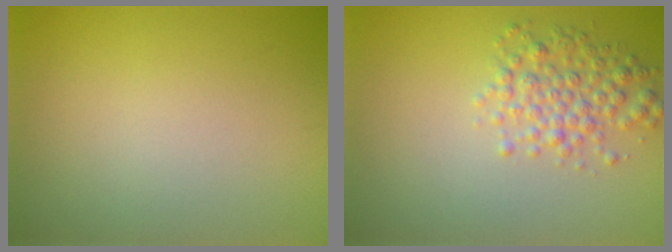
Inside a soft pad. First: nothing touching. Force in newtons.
{"total": 3.1, "press": 3.1, "slide": 0.0}